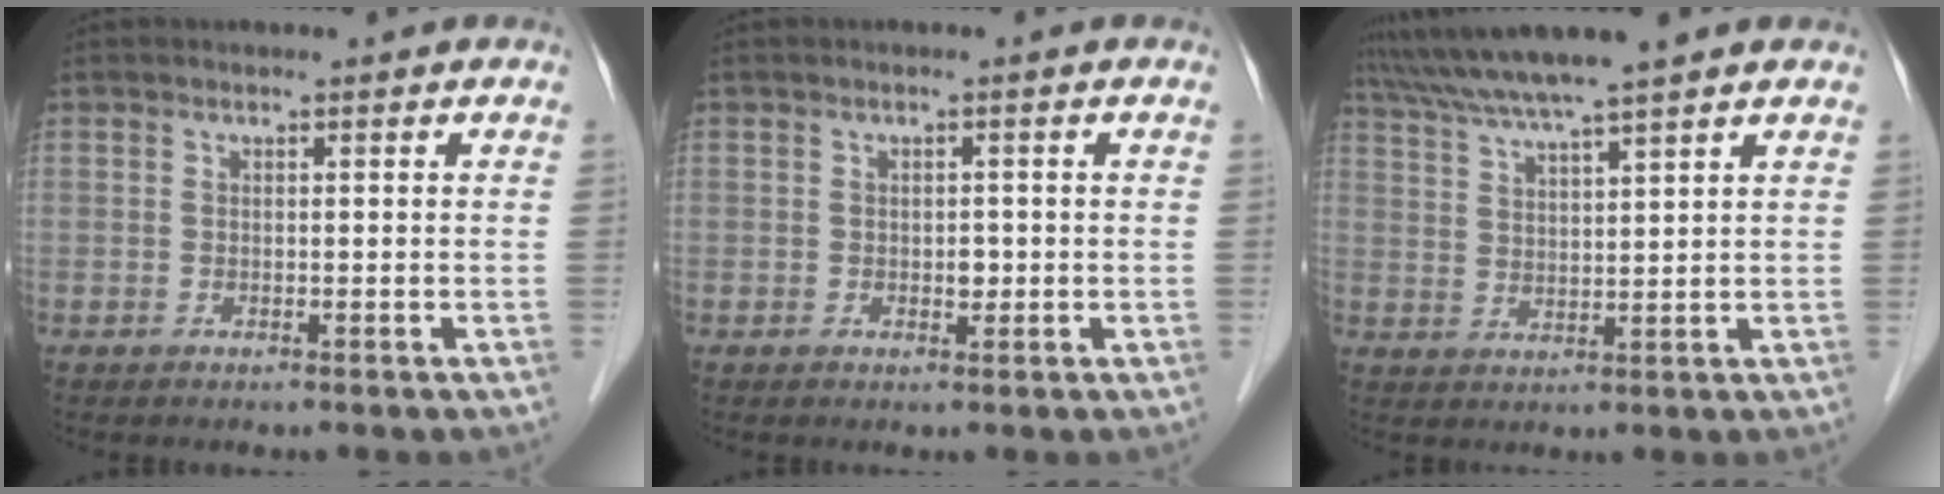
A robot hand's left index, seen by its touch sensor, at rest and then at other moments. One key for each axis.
{"total": 1.4, "fx": -0.2, "fy": 0.9, "fz": 1.0, "tx": -0.015, "ty": 0.001, "tz": 0.000}
{"total": 9.1, "fx": 7.8, "fy": -1.3, "fz": 4.5, "tx": -0.084, "ty": 0.020, "tz": 0.136}